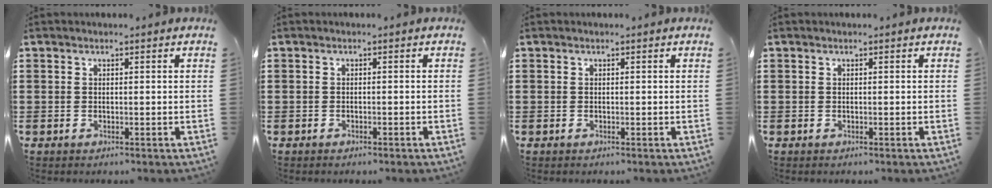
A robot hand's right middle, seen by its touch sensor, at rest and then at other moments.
{"total": 0.6, "force": [-0.5, 0.2, 0.2], "torque": [-0.006, -0.002, -0.011]}
{"total": 0.0}
{"total": 0.0}